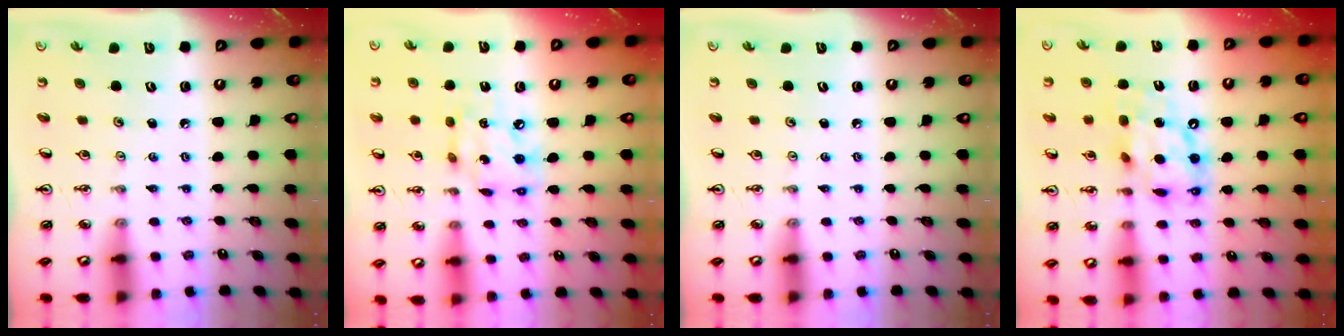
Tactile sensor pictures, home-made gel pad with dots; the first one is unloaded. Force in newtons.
{"total": 11.9, "press": 11.9, "slide": 1.3}
{"total": 0.0}
{"total": 12.0, "press": 12.0, "slide": 0.9}